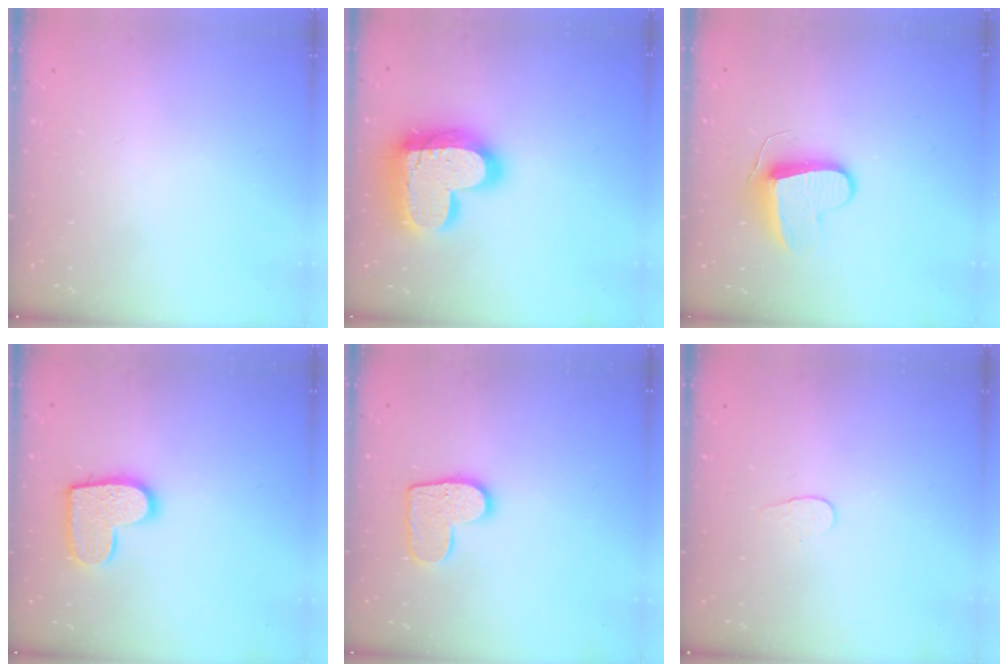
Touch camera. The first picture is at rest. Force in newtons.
{"total": 23.4, "press": 23.3, "slide": 1.7}
{"total": 8.8, "press": 8.8, "slide": 0.2}
{"total": 12.7, "press": 12.7, "slide": 0.7}
{"total": 10.9, "press": 10.9, "slide": 0.6}
{"total": 3.9, "press": 3.9, "slide": 0.4}